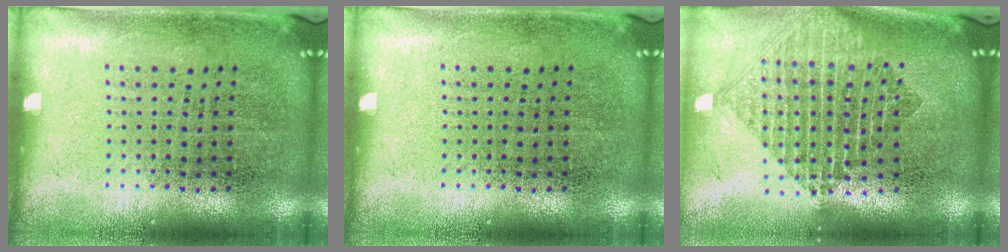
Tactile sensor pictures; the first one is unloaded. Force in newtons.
{"total": 0.0}
{"total": 2.2, "press": 1.7, "slide": 1.4}